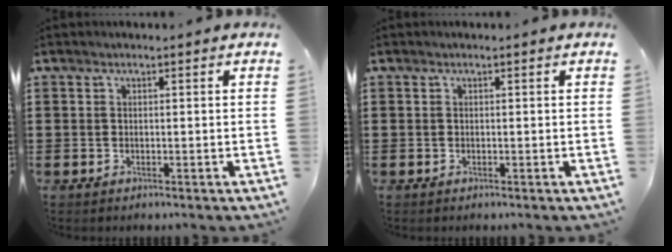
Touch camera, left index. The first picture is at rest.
{"total": 0.0}